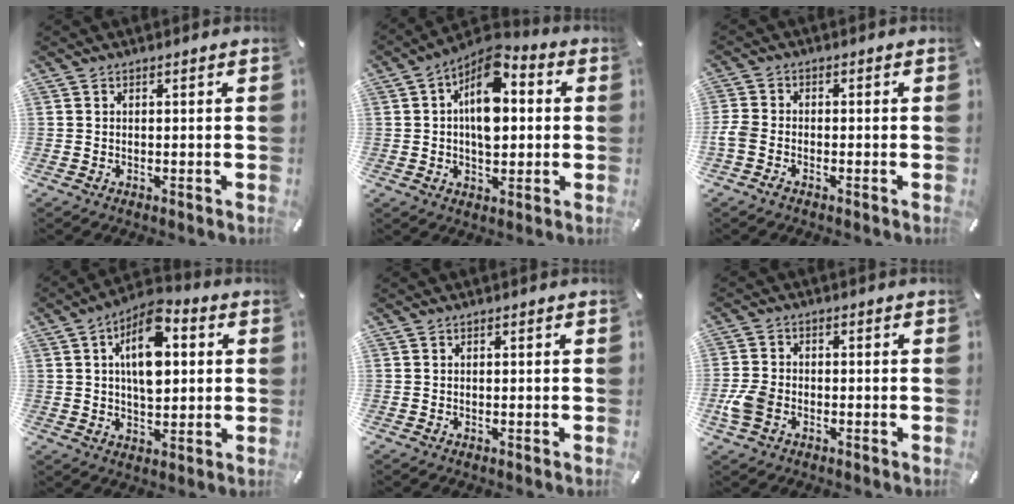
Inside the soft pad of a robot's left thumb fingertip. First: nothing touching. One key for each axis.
{"total": 12.1, "fx": 2.3, "fy": 7.7, "fz": 9.0, "tx": -0.143, "ty": -0.016, "tz": 0.039}
{"total": 2.8, "fx": -1.5, "fy": 1.6, "fz": 1.7, "tx": -0.042, "ty": 0.002, "tz": -0.031}
{"total": 12.4, "fx": 3.4, "fy": 7.2, "fz": 9.5, "tx": -0.142, "ty": -0.005, "tz": 0.056}
{"total": 0.0}
{"total": 6.0, "fx": -2.0, "fy": 4.2, "fz": 3.8, "tx": -0.085, "ty": 0.008, "tz": -0.037}